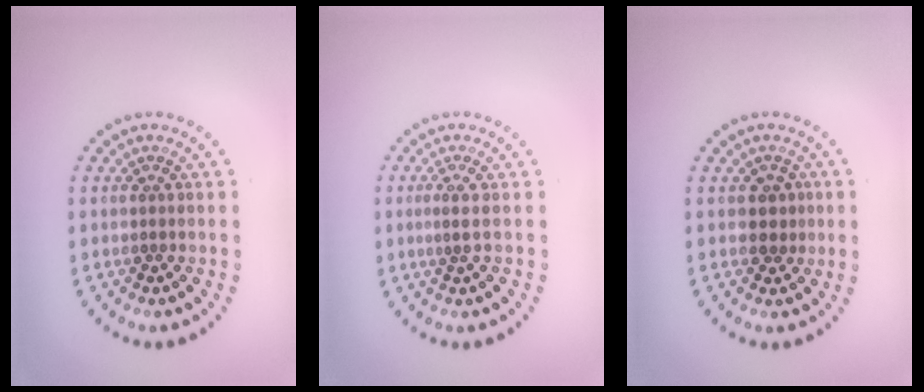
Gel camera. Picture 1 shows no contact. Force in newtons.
{"total": 0.8, "press": 0.6, "slide": 0.6}
{"total": 1.6, "press": 1.4, "slide": 0.8}